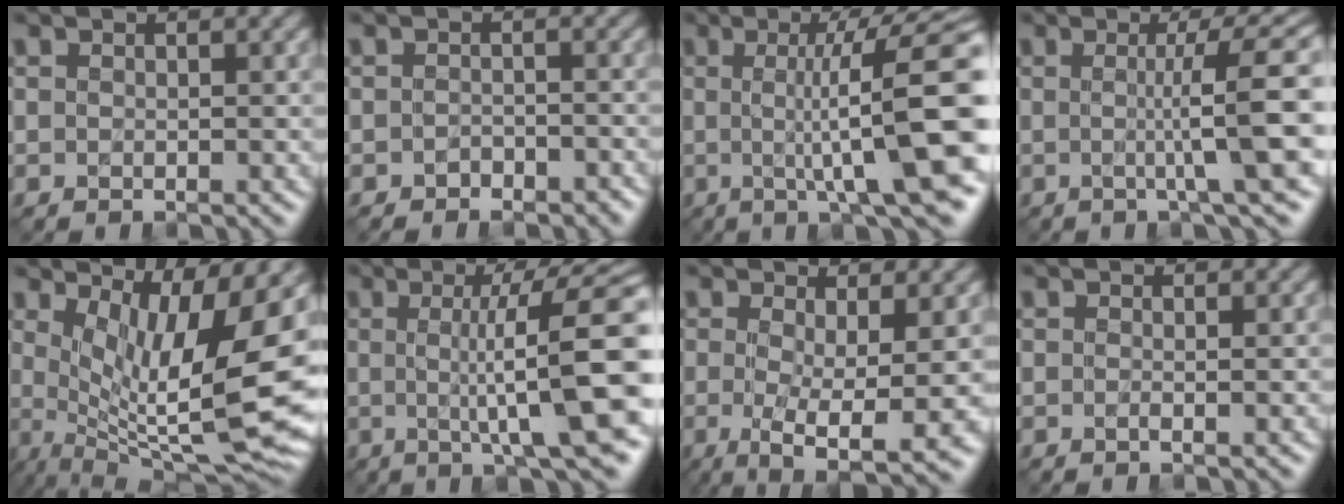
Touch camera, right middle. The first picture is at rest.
{"total": 1.4, "force": [-1.1, 0.6, 0.4], "torque": [-0.007, 0.005, -0.021]}
{"total": 12.4, "force": [0.1, 2.7, 12.1], "torque": [-0.143, 0.011, -0.002]}
{"total": 7.1, "force": [0.2, 1.0, 7.0], "torque": [-0.099, 0.008, 0.000]}
{"total": 14.3, "force": [2.0, 4.1, 13.6], "torque": [-0.196, -0.015, 0.044]}
{"total": 11.1, "force": [0.2, 2.3, 10.8], "torque": [-0.131, 0.009, -0.001]}
{"total": 6.2, "force": [-0.8, 1.2, 6.0], "torque": [-0.096, -0.013, -0.014]}
{"total": 0.7, "force": [-0.2, 0.1, 0.7], "torque": [-0.010, -0.003, -0.008]}